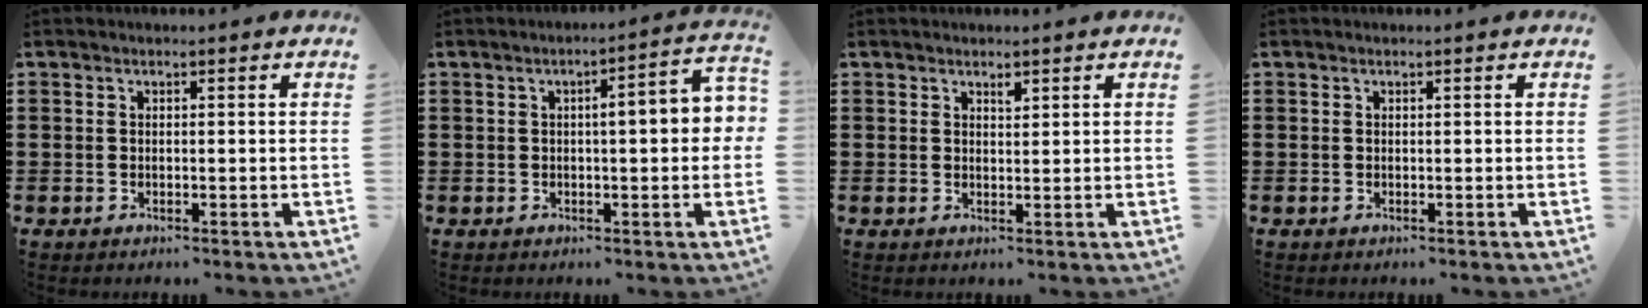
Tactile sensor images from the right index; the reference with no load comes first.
{"total": 5.2, "force": [0.1, 0.9, 5.1], "torque": [-0.074, -0.001, -0.006]}
{"total": 1.2, "force": [1.0, 0.5, 0.5], "torque": [-0.003, -0.001, 0.016]}
{"total": 0.0}